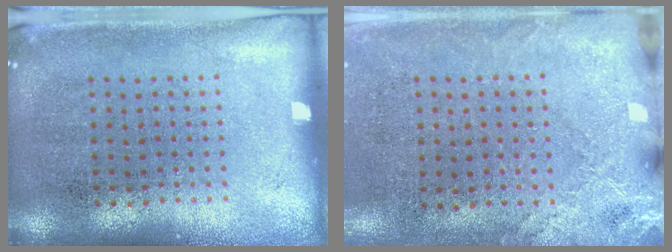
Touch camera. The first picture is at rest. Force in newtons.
{"total": 2.4, "press": 2.1, "slide": 1.2}